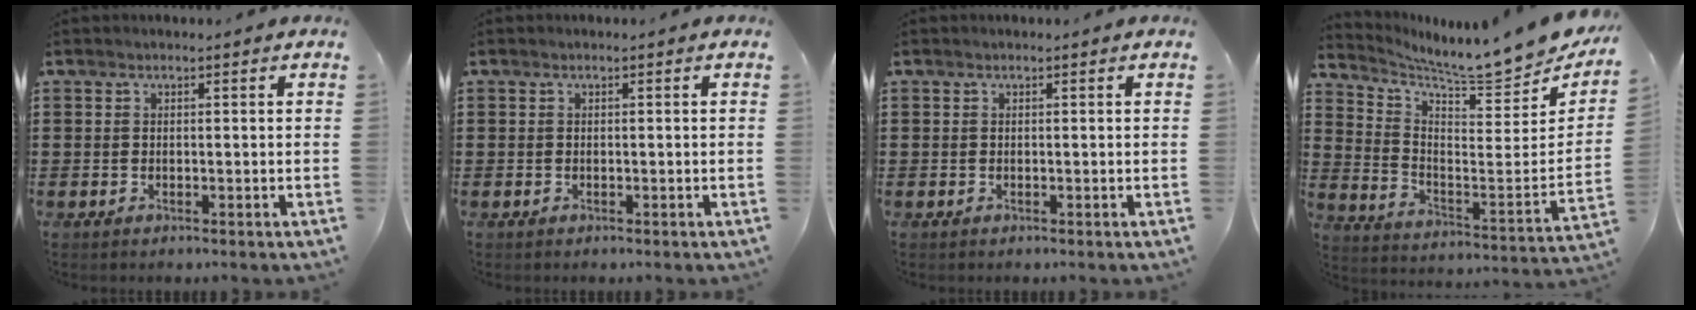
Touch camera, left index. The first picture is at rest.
{"total": 0.0}
{"total": 0.0}
{"total": 7.5, "force": [7.2, -0.2, 2.2], "torque": [-0.063, -0.078, 0.114]}